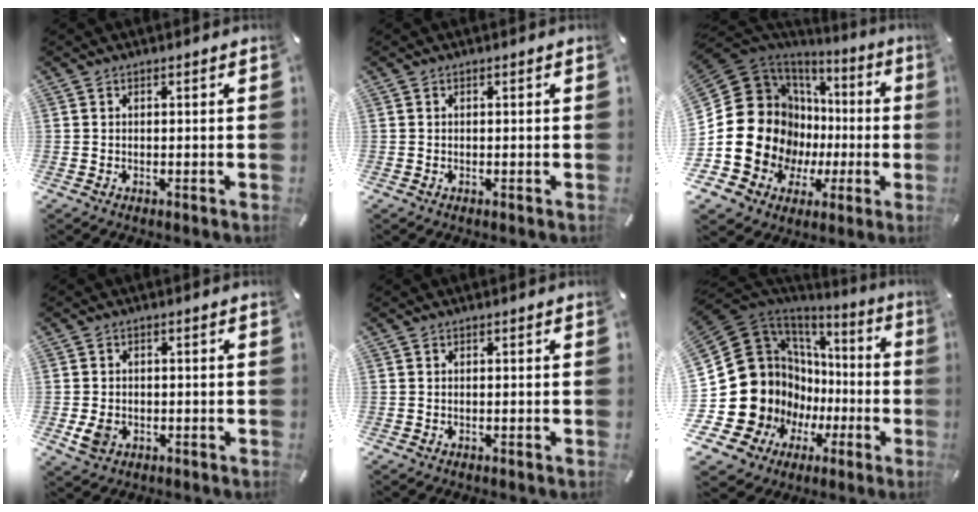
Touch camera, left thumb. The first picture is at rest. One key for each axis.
{"total": 0.0}
{"total": 20.5, "fx": 0.0, "fy": 17.5, "fz": 10.7, "tx": -0.221, "ty": -0.039, "tz": 0.026}
{"total": 3.9, "fx": -0.8, "fy": 3.1, "fz": 2.2, "tx": -0.058, "ty": -0.002, "tz": -0.016}
{"total": 0.0}
{"total": 22.2, "fx": 0.0, "fy": 17.9, "fz": 13.2, "tx": -0.251, "ty": -0.063, "tz": 0.056}